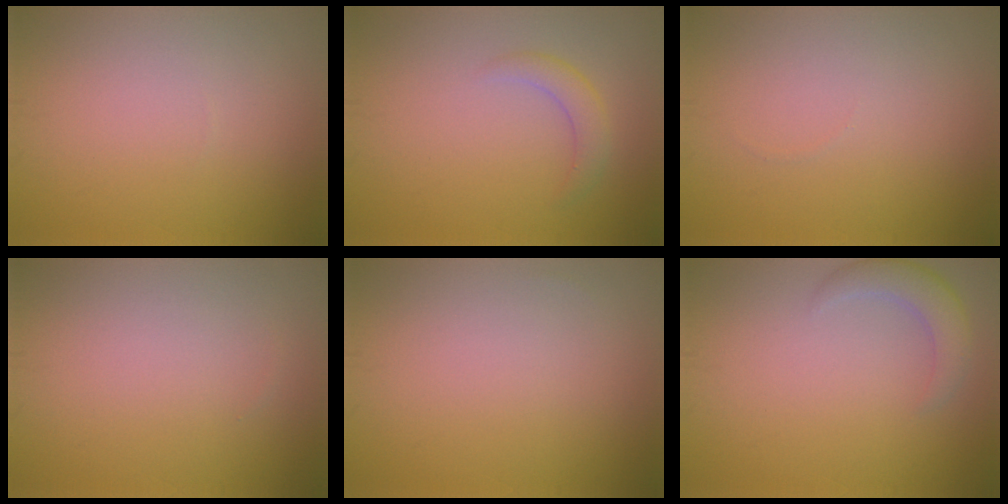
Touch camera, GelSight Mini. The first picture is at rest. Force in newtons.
{"total": 2.0, "press": 2.0, "slide": 0.1}
{"total": 0.0}
{"total": 0.0}
{"total": 0.0}
{"total": 2.8, "press": 2.8, "slide": 0.2}